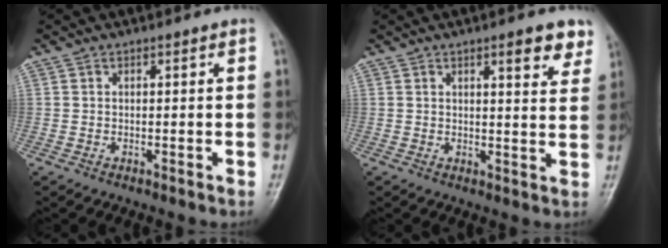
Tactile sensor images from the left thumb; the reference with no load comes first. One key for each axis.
{"total": 6.2, "fx": 3.9, "fy": 1.6, "fz": 4.5, "tx": -0.042, "ty": -0.019, "tz": 0.047}